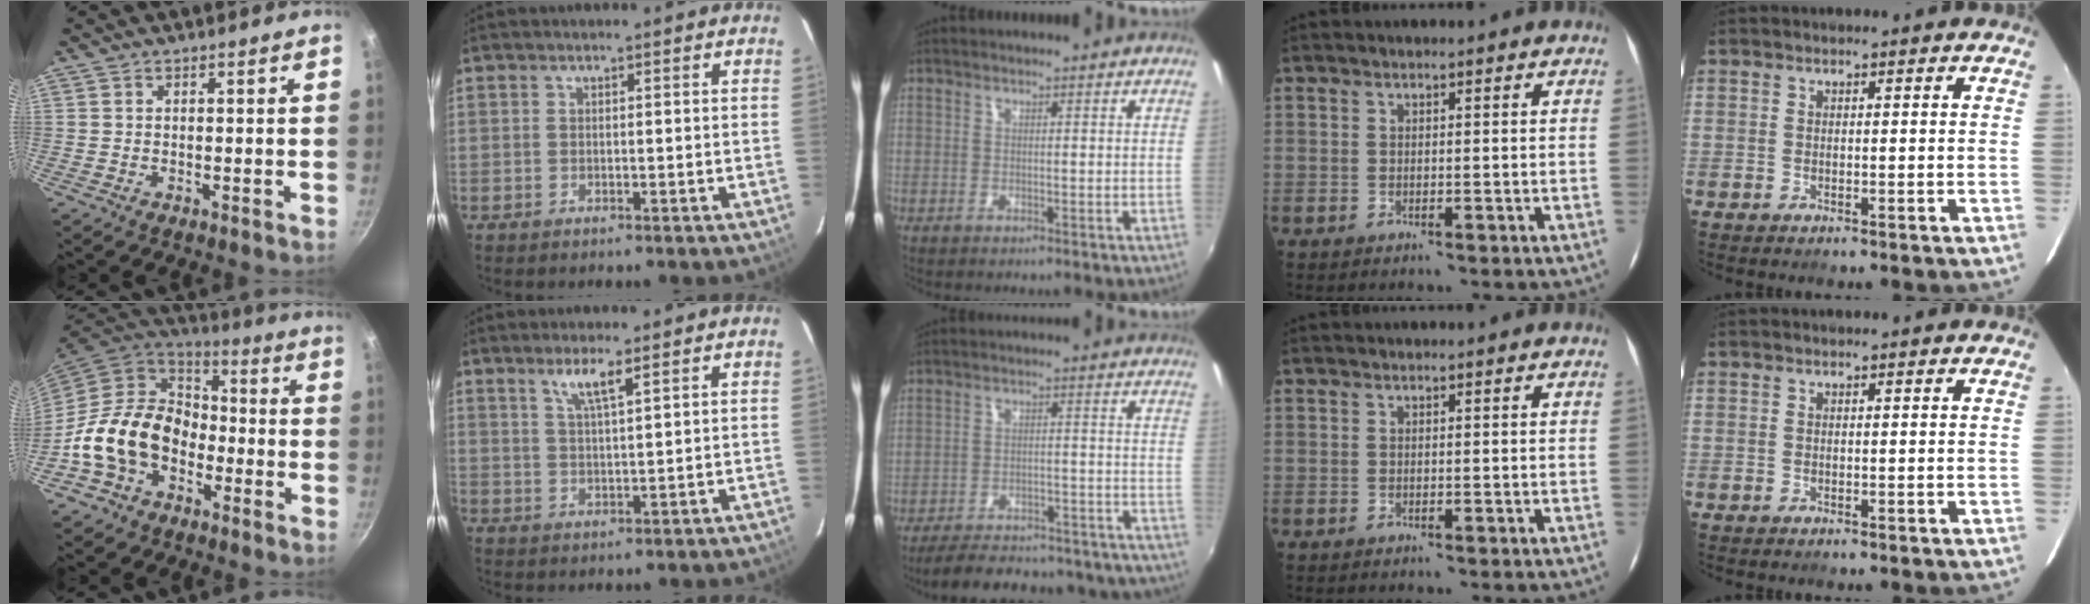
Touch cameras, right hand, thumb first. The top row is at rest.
{"thumb": {"total": 16.5, "force": [-5.3, 12.2, 9.8], "torque": [-0.137, 0.052, -0.112]}, "index": {"total": 4.3, "force": [2.7, 0.0, 3.3], "torque": [-0.064, -0.002, 0.052]}, "middle": {"total": 25.9, "force": [-23.2, 7.1, 8.8], "torque": [-0.155, 0.024, -0.278]}}